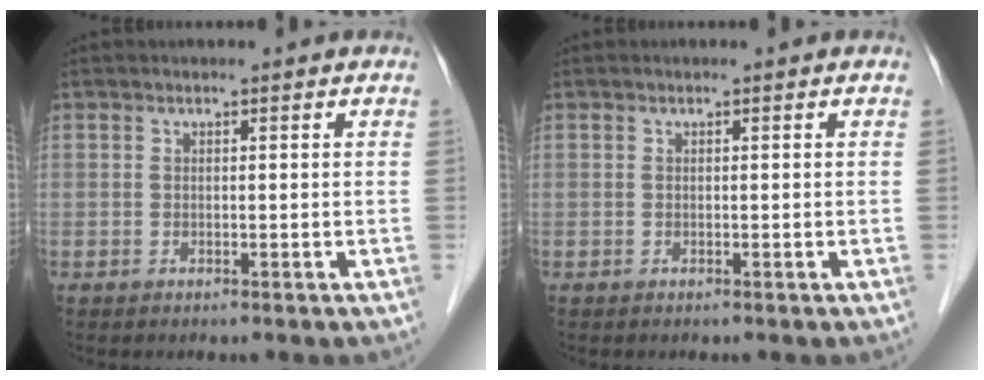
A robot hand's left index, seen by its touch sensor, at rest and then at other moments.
{"total": 0.0}